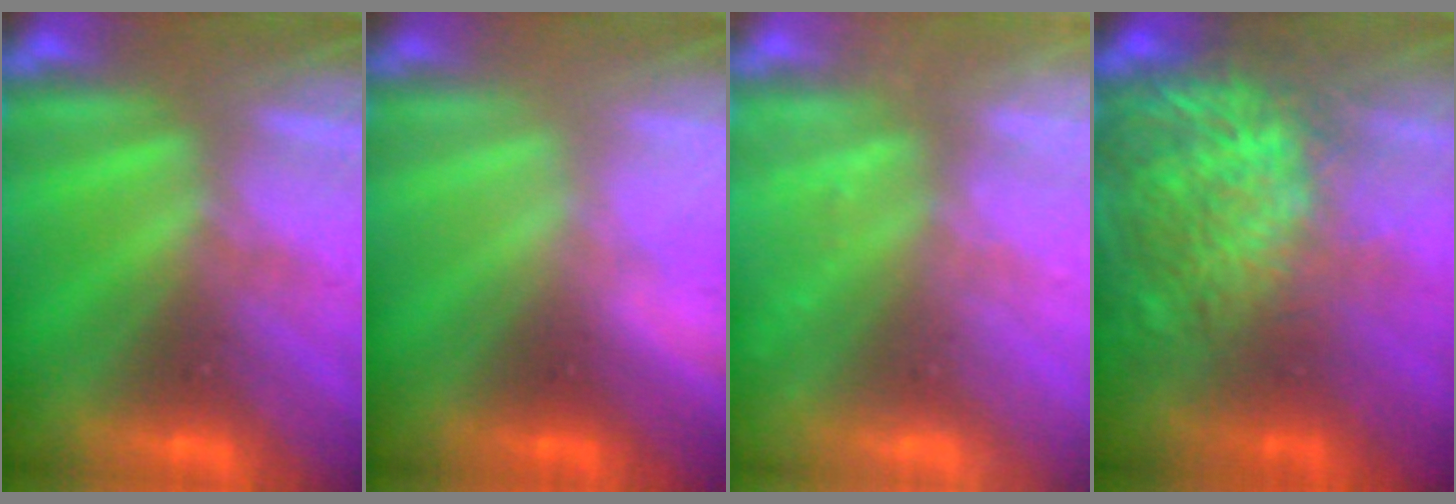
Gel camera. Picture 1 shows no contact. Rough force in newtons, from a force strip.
{"total": 2.7}
{"total": 2.2}
{"total": 10.4}